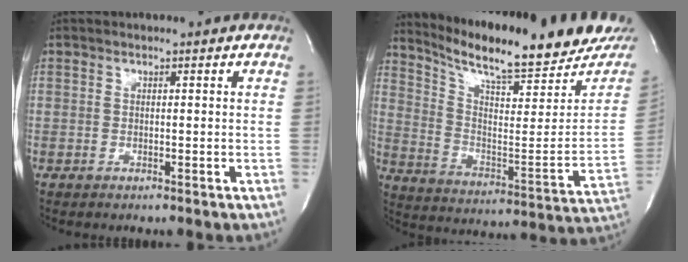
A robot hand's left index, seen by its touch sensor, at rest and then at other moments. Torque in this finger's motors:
{"motor_torque": [0.08, -0.08, 0.36, 0.11]}